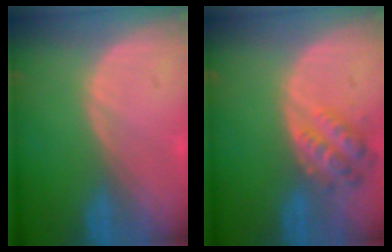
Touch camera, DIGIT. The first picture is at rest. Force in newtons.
{"total": 6.0, "press": 5.5, "slide": 2.4}